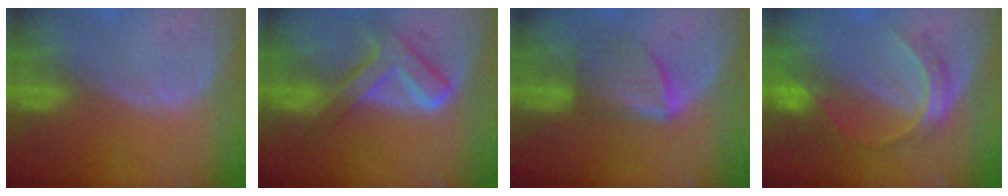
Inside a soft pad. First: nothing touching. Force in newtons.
{"total": 7.8, "press": 6.7, "slide": 4.1}
{"total": 5.9, "press": 5.7, "slide": 1.5}
{"total": 6.7, "press": 5.8, "slide": 3.4}